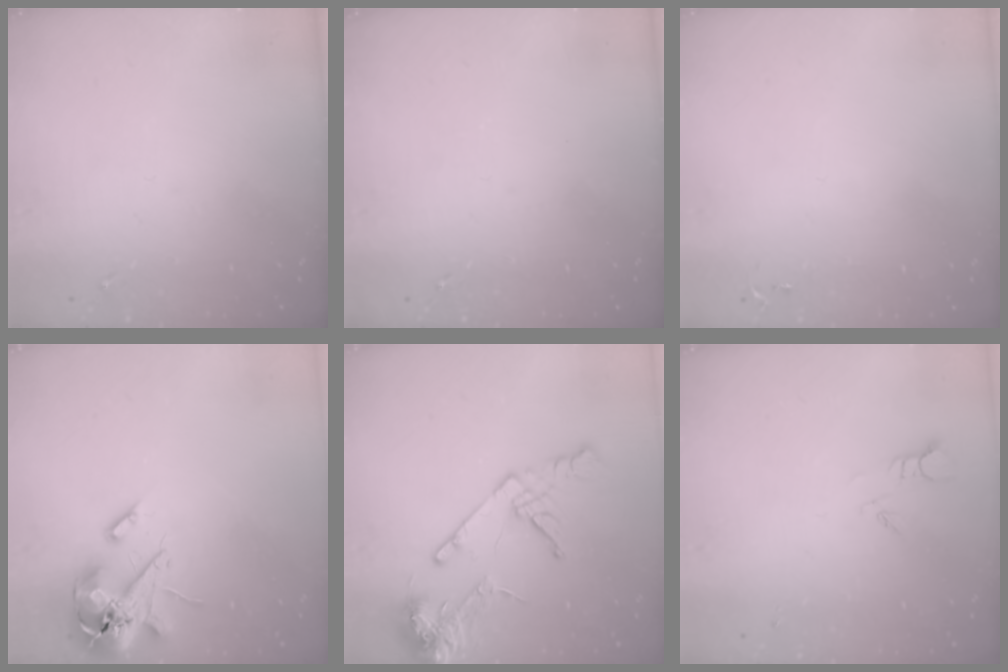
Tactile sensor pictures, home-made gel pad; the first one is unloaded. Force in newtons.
{"total": 0.0}
{"total": 2.8, "press": 2.8, "slide": 0.4}
{"total": 14.6, "press": 14.4, "slide": 2.4}
{"total": 15.3, "press": 15.2, "slide": 2.0}
{"total": 2.7, "press": 2.7, "slide": 0.3}